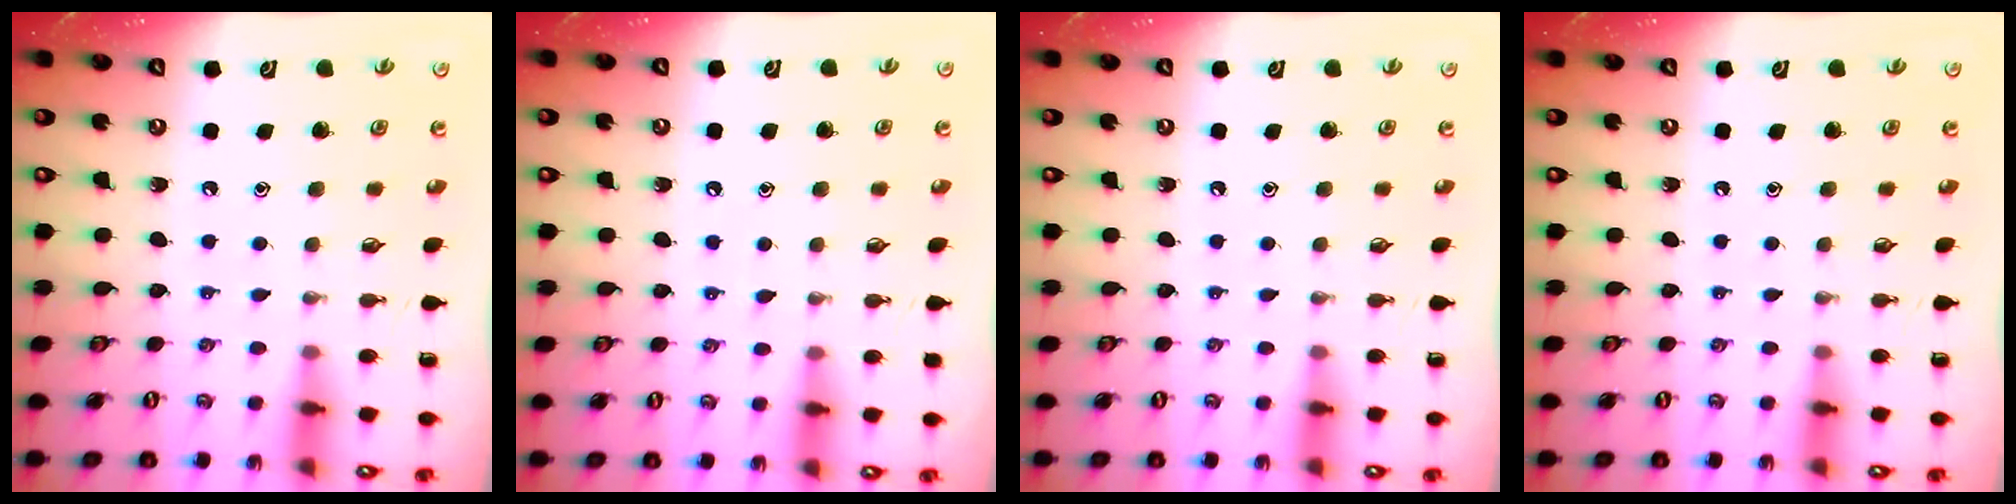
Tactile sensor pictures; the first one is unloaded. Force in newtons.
{"total": 5.9, "press": 5.9, "slide": 0.9}
{"total": 0.0}
{"total": 0.0}